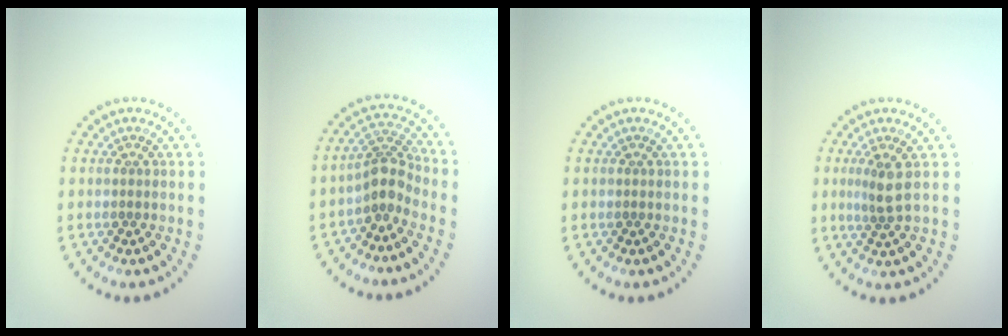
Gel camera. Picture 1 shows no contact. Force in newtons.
{"total": 2.8, "press": 2.1, "slide": 1.9}
{"total": 0.0}
{"total": 1.9, "press": 1.6, "slide": 1.1}